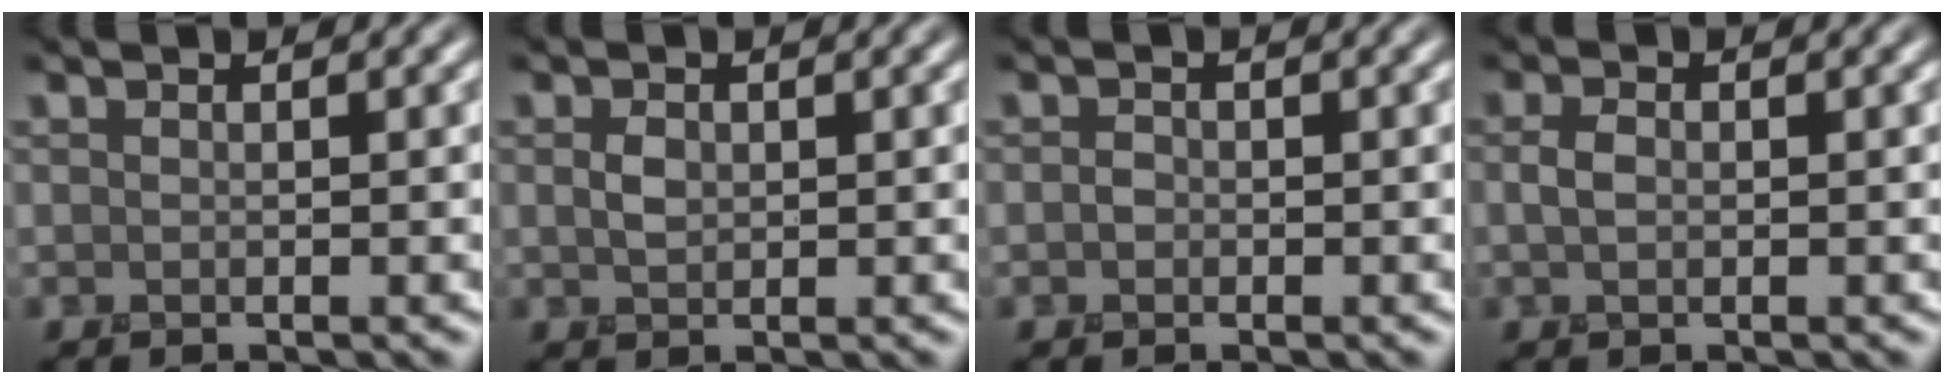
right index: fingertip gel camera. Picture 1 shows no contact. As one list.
[{"total": 1.1, "force": [0.0, 0.8, 0.7], "torque": [-0.018, -0.001, 0.001]}, {"total": 0.9, "force": [-0.3, 0.8, 0.2], "torque": [-0.003, -0.002, -0.013]}, {"total": 1.3, "force": [-0.2, 0.8, 1.0], "torque": [-0.025, 0.001, -0.007]}]